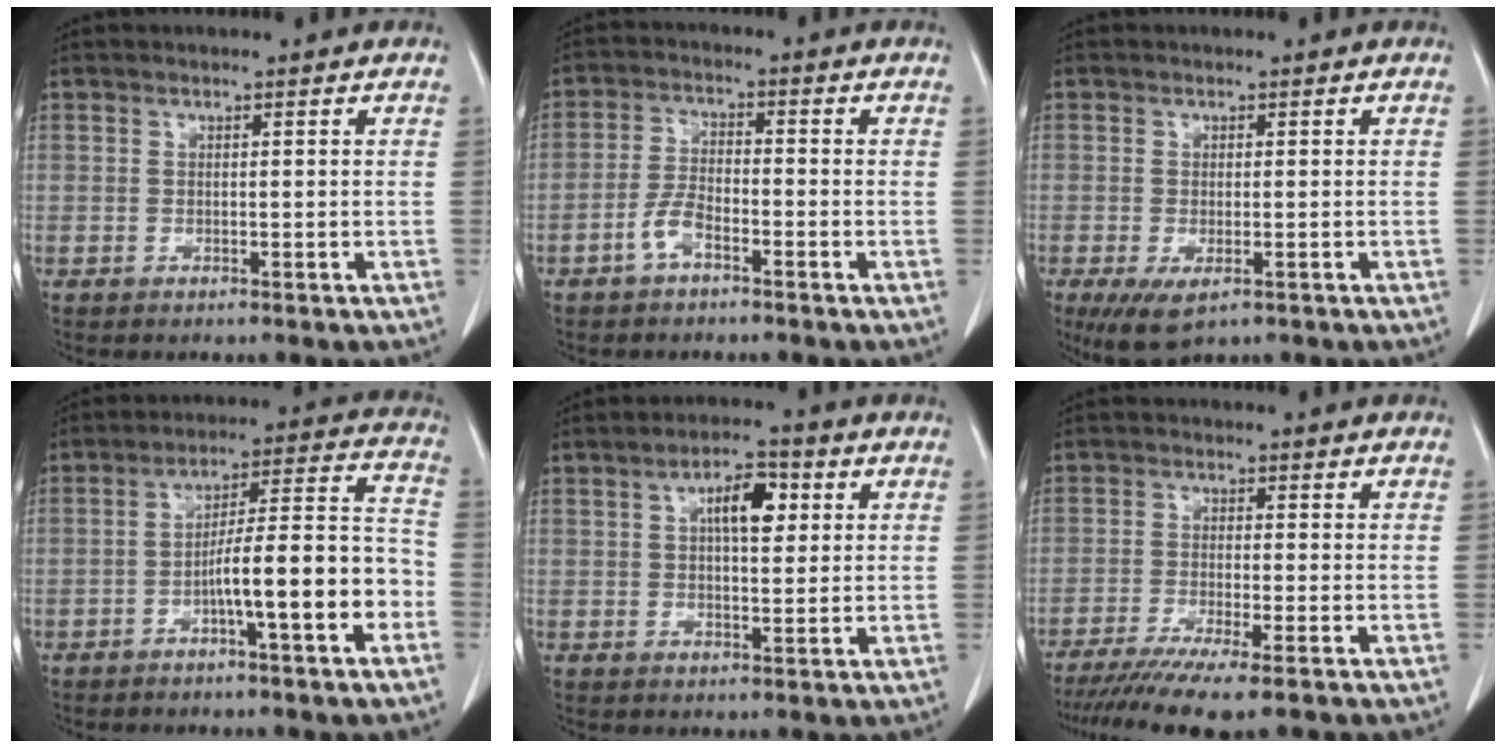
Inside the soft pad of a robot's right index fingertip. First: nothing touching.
{"total": 4.1, "force": [-2.5, 1.6, 2.8], "torque": [-0.060, 0.008, -0.050]}
{"total": 5.2, "force": [-2.7, 2.0, 4.0], "torque": [-0.069, -0.015, -0.037]}
{"total": 12.7, "force": [-4.7, 1.0, 11.8], "torque": [-0.176, 0.028, -0.071]}
{"total": 6.2, "force": [2.0, 2.3, 5.5], "torque": [-0.091, 0.011, 0.032]}
{"total": 9.4, "force": [-7.0, -0.1, 6.2], "torque": [-0.098, -0.020, -0.111]}